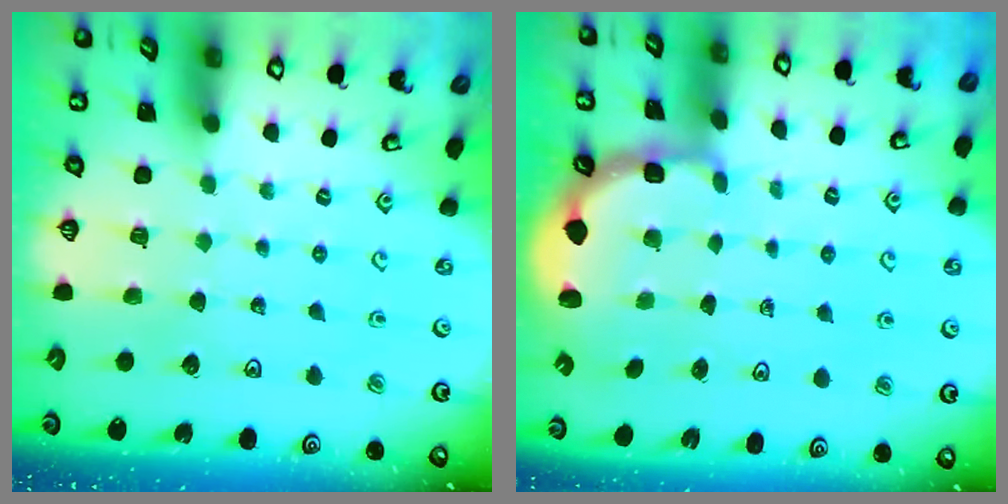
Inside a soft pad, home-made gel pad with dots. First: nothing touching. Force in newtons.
{"total": 2.4, "press": 1.8, "slide": 1.7}